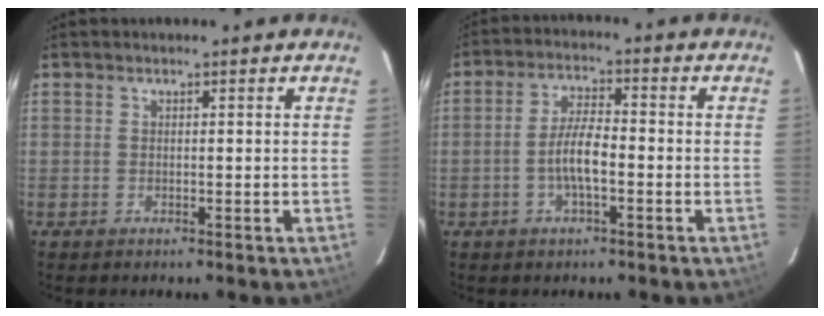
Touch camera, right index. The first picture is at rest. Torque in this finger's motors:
{"motor_torque": [1.08, -0.53, 0.59, 0.12]}